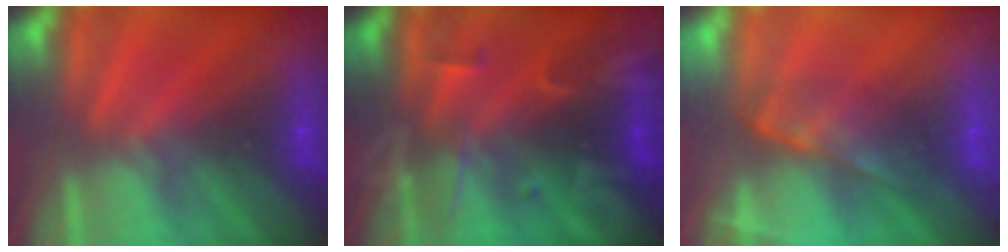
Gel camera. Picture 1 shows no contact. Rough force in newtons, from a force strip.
{"total": 2.4}
{"total": 4.1}